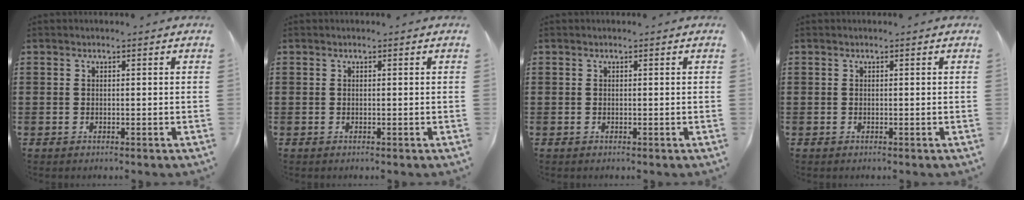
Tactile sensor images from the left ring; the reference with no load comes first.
{"total": 0.0}
{"total": 0.0}
{"total": 0.0}